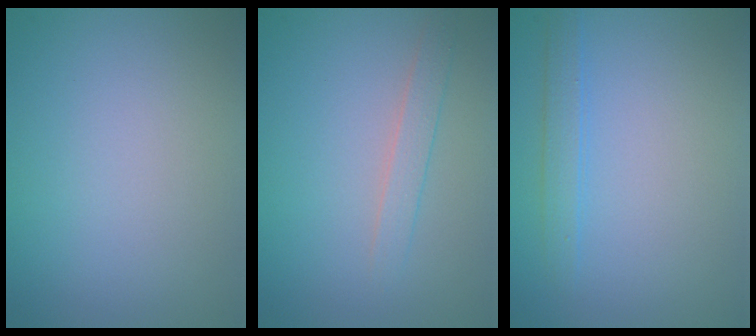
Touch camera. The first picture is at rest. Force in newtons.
{"total": 1.5, "press": 1.5, "slide": 0.0}
{"total": 1.5, "press": 1.5, "slide": 0.2}